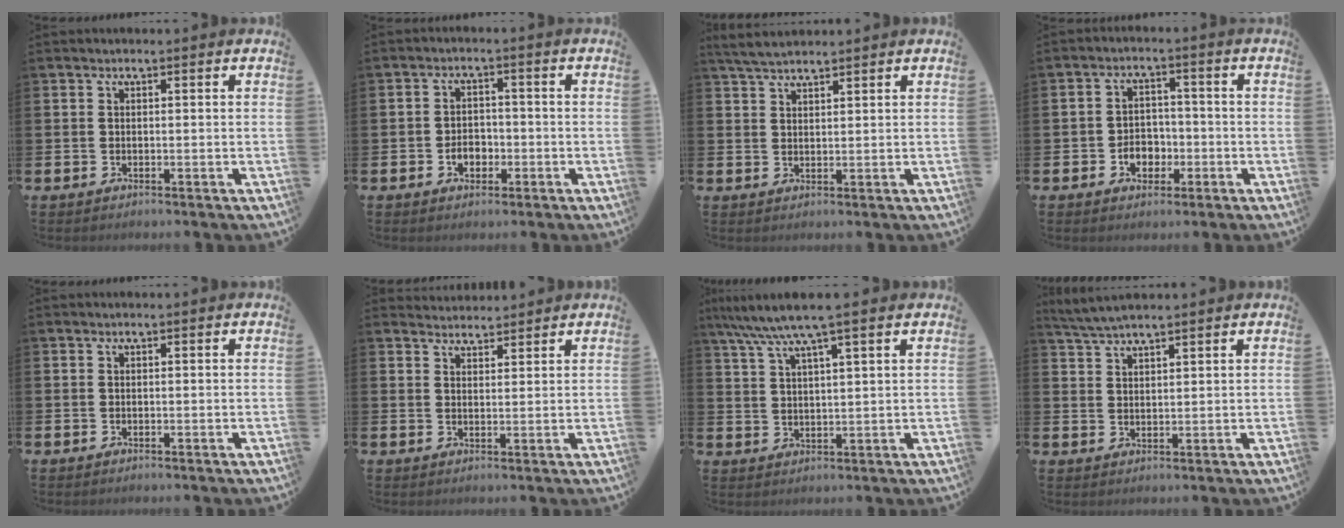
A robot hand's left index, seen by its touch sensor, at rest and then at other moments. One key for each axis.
{"total": 2.9, "fx": -1.0, "fy": 2.2, "fz": 1.6, "tx": -0.015, "ty": -0.004, "tz": -0.027}
{"total": 3.7, "fx": 3.4, "fy": 0.6, "fz": 1.2, "tx": -0.035, "ty": -0.007, "tz": 0.065}
{"total": 3.7, "fx": -1.3, "fy": 3.0, "fz": 1.7, "tx": -0.027, "ty": 0.001, "tz": -0.032}
{"total": 0.0}
{"total": 3.0, "fx": 2.9, "fy": 0.6, "fz": -0.4, "tx": 0.002, "ty": -0.014, "tz": 0.053}
{"total": 6.8, "fx": 5.6, "fy": 0.3, "fz": 3.9, "tx": -0.092, "ty": -0.016, "tz": 0.098}
{"total": 3.9, "fx": 3.7, "fy": 0.2, "fz": 1.1, "tx": -0.035, "ty": -0.007, "tz": 0.069}